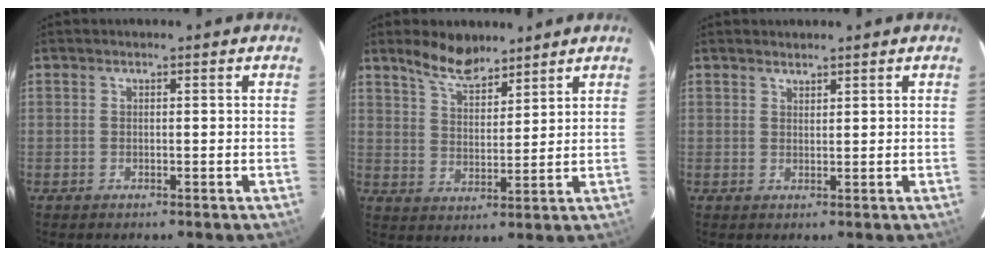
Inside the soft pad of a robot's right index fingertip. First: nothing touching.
{"total": 7.4, "force": [6.1, 2.6, 3.2], "torque": [-0.056, 0.002, 0.114]}
{"total": 1.1, "force": [1.1, 0.3, 0.1], "torque": [-0.004, 0.001, 0.021]}